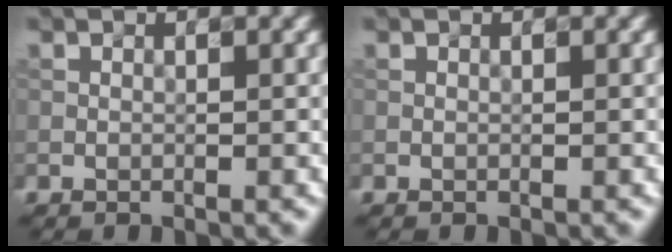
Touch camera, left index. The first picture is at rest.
{"total": 0.0}